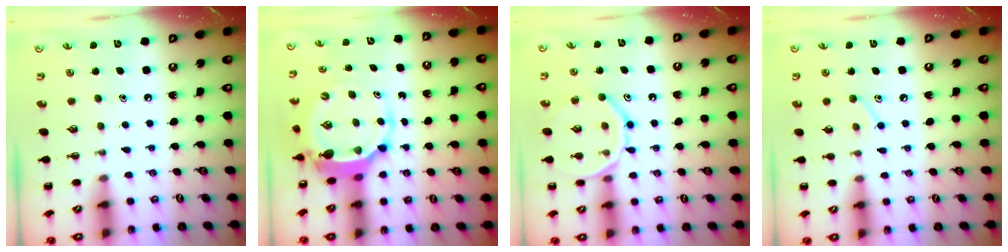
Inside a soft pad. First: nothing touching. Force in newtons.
{"total": 5.2, "press": 5.1, "slide": 1.2}
{"total": 13.1, "press": 13.0, "slide": 1.4}
{"total": 7.7, "press": 7.4, "slide": 2.2}